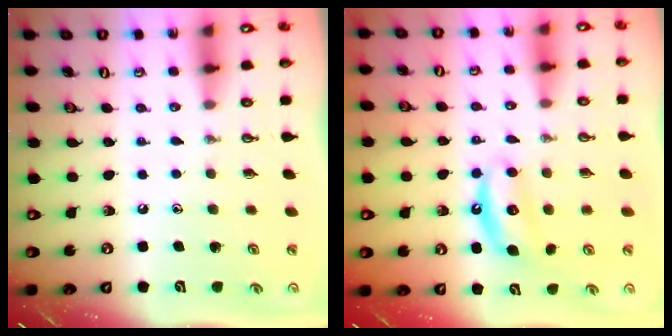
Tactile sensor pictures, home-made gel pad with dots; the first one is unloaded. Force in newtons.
{"total": 6.0, "press": 6.0, "slide": 0.7}